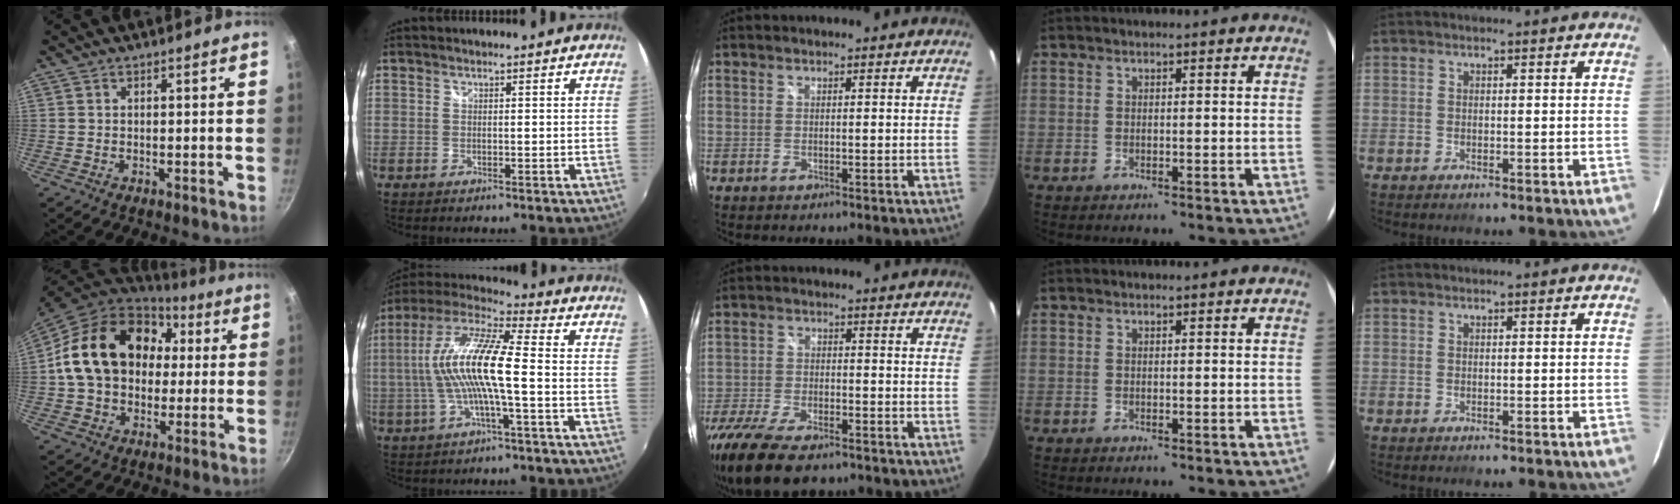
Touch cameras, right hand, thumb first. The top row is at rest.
{"thumb": {"total": 21.3, "force": [3.7, 16.1, 13.5], "torque": [-0.213, 0.034, 0.059]}, "index": {"total": 15.1, "force": [-1.4, 2.0, 14.9], "torque": [-0.282, 0.008, -0.031]}, "middle": {"total": 17.6, "force": [-12.7, 6.8, 10.0], "torque": [-0.231, -0.050, -0.219]}}